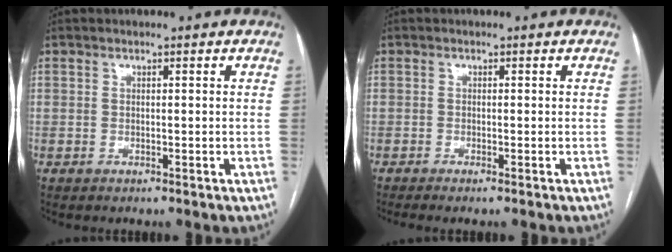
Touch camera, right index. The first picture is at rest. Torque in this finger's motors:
{"motor_torque": [0.27, -0.02, -0.07, 0.00]}